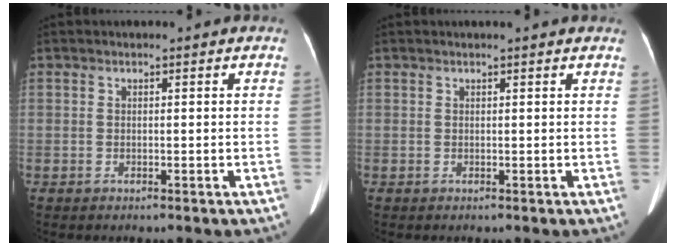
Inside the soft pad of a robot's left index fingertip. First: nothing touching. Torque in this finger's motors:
{"motor_torque": [0.01, -0.08, -0.02, -0.01]}